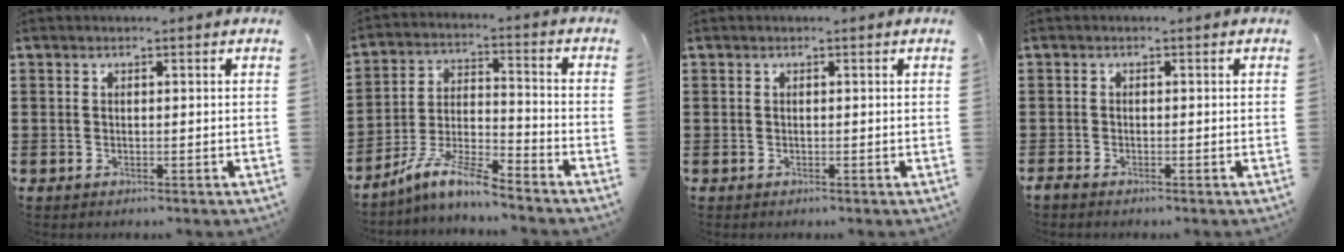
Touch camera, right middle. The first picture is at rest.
{"total": 8.5, "force": [-7.4, 0.7, 4.2], "torque": [-0.086, 0.004, -0.146]}
{"total": 0.0}
{"total": 0.7, "force": [-0.6, 0.1, 0.2], "torque": [-0.007, -0.003, -0.012]}